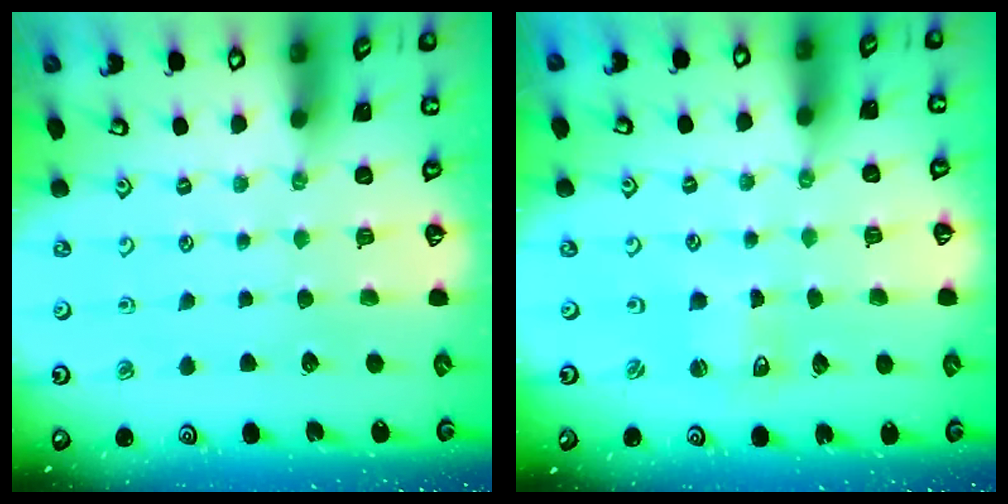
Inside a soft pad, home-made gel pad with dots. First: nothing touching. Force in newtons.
{"total": 1.0, "press": 1.0, "slide": 0.2}